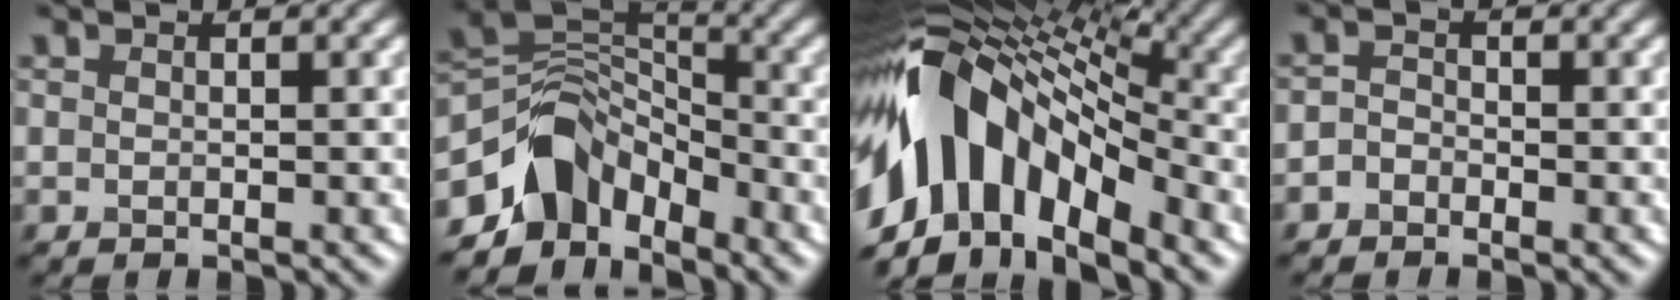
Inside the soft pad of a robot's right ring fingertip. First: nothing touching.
{"total": 6.4, "force": [-4.3, 4.1, 2.5], "torque": [-0.020, 0.003, -0.085]}
{"total": 15.0, "force": [-4.1, 9.0, 11.4], "torque": [-0.204, 0.017, -0.092]}
{"total": 1.3, "force": [-1.0, 0.7, 0.3], "torque": [-0.005, 0.004, -0.025]}